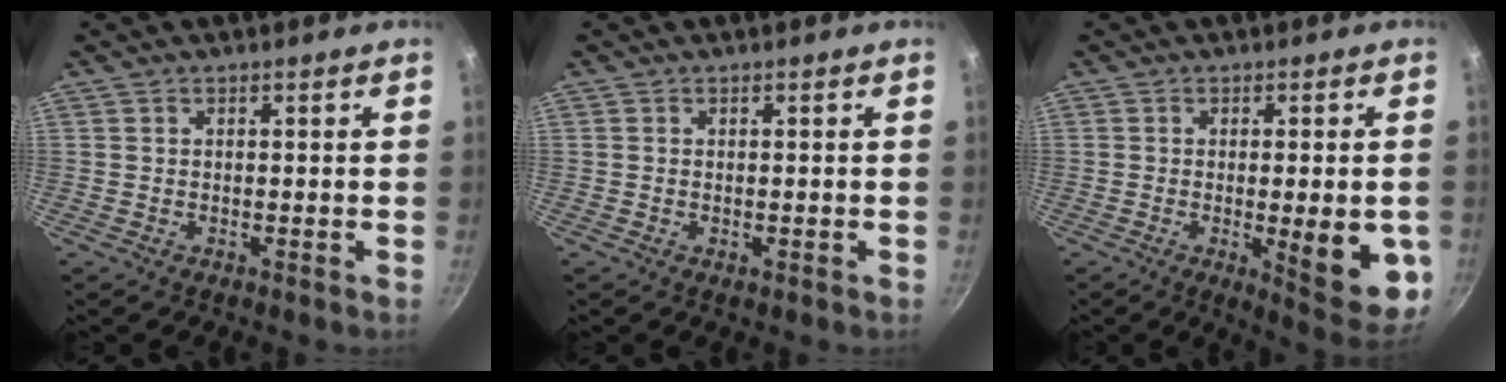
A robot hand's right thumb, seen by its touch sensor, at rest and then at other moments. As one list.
[{"total": 0.8, "force": [-0.2, 0.4, 0.7], "torque": [-0.010, 0.000, -0.003]}, {"total": 13.0, "force": [-2.6, 3.7, 12.2], "torque": [-0.138, -0.005, -0.027]}]